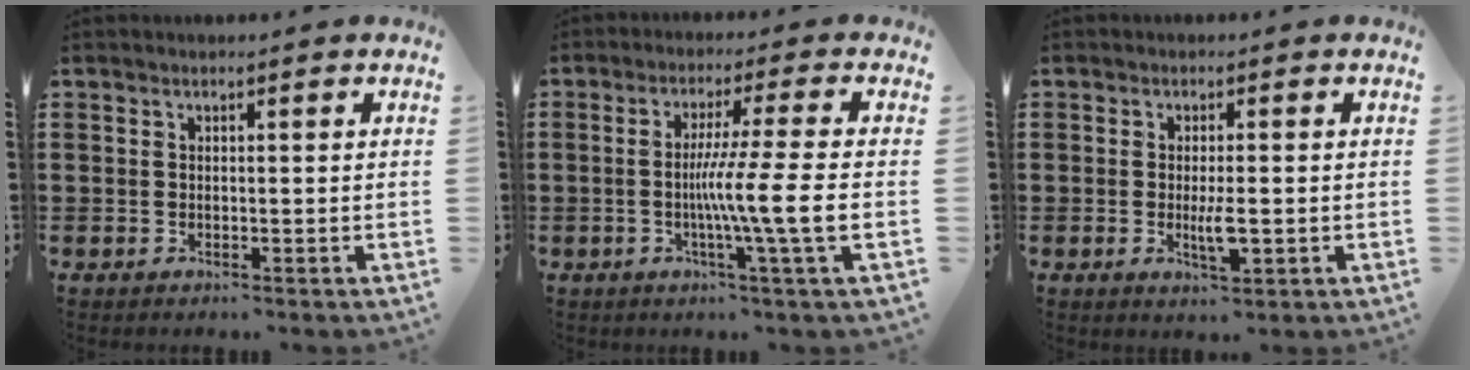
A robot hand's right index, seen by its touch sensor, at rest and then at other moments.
{"total": 9.3, "force": [-1.6, -1.0, 9.2], "torque": [-0.159, -0.014, -0.032]}
{"total": 3.7, "force": [-0.7, 0.9, 3.5], "torque": [-0.068, -0.001, -0.014]}